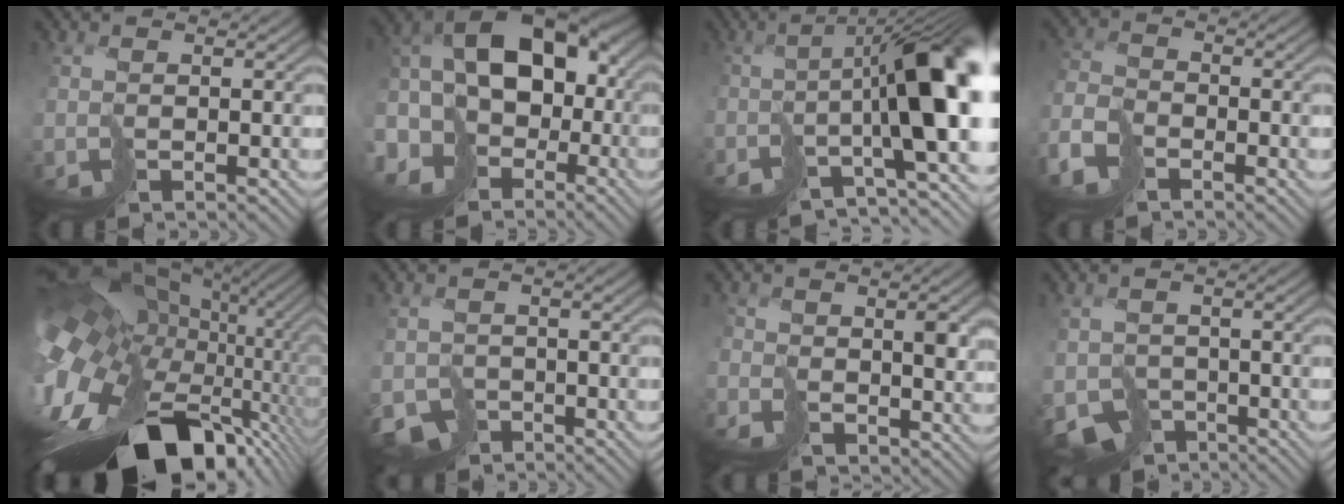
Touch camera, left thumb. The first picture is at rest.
{"total": 17.0, "force": [-1.6, 11.8, 12.1], "torque": [-0.248, -0.013, -0.015]}
{"total": 12.1, "force": [-3.3, 3.8, 11.0], "torque": [-0.150, -0.013, -0.047]}
{"total": 5.0, "force": [-4.0, 2.0, 2.2], "torque": [-0.057, -0.007, -0.086]}
{"total": 18.2, "force": [-2.5, 10.6, 14.6], "torque": [-0.294, -0.018, -0.027]}
{"total": 3.8, "force": [-2.7, 2.4, 1.2], "torque": [-0.019, -0.015, -0.049]}
{"total": 2.2, "force": [0.2, 2.0, 0.8], "torque": [-0.007, -0.006, 0.003]}
{"total": 5.1, "force": [-3.2, 3.4, 2.0], "torque": [-0.037, -0.022, -0.054]}